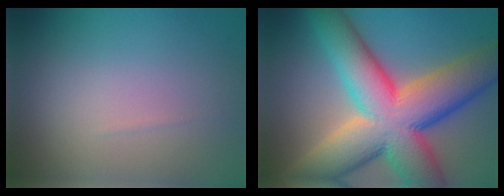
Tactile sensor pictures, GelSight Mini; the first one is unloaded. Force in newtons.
{"total": 16.6, "press": 16.6, "slide": 0.9}